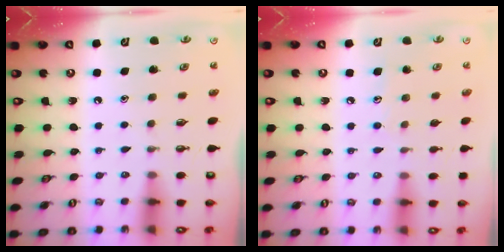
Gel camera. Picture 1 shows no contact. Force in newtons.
{"total": 5.1, "press": 5.1, "slide": 0.5}